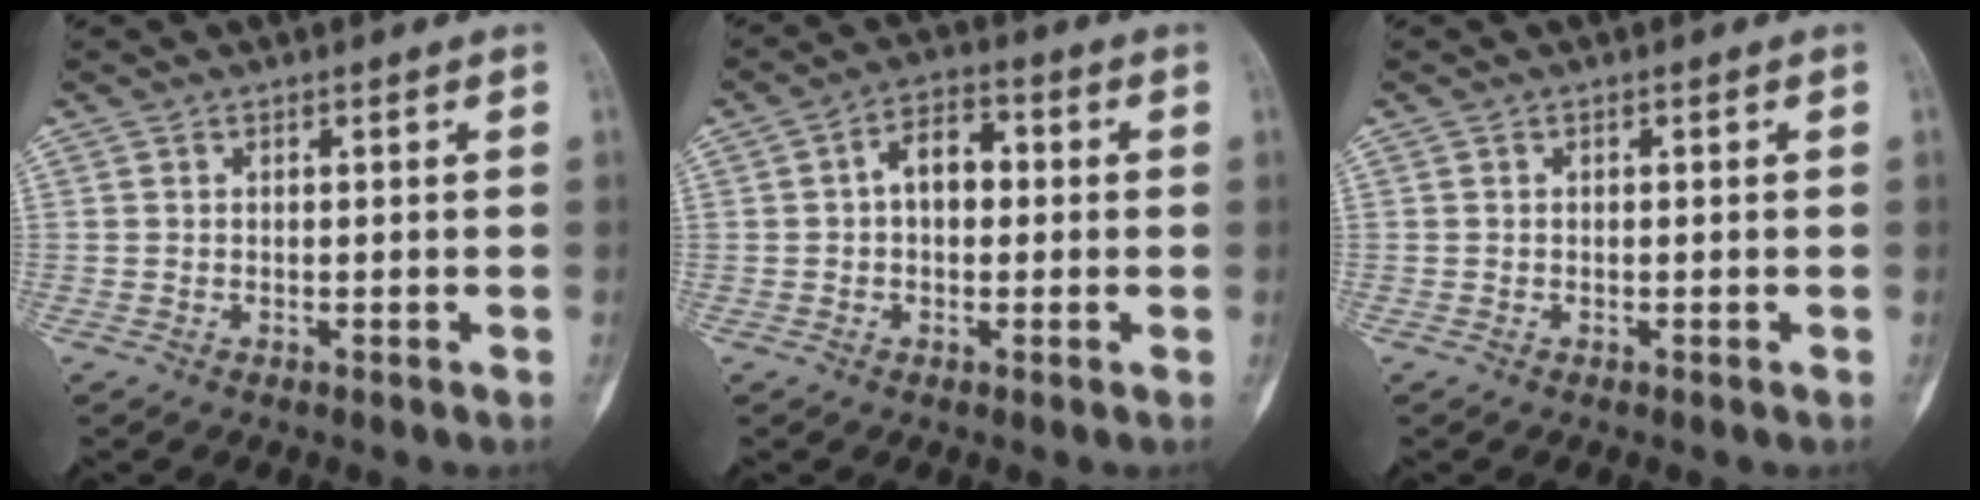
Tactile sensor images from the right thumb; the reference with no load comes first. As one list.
[{"total": 6.4, "force": [0.3, 4.2, 4.9], "torque": [-0.062, 0.023, -0.004]}, {"total": 0.0}]